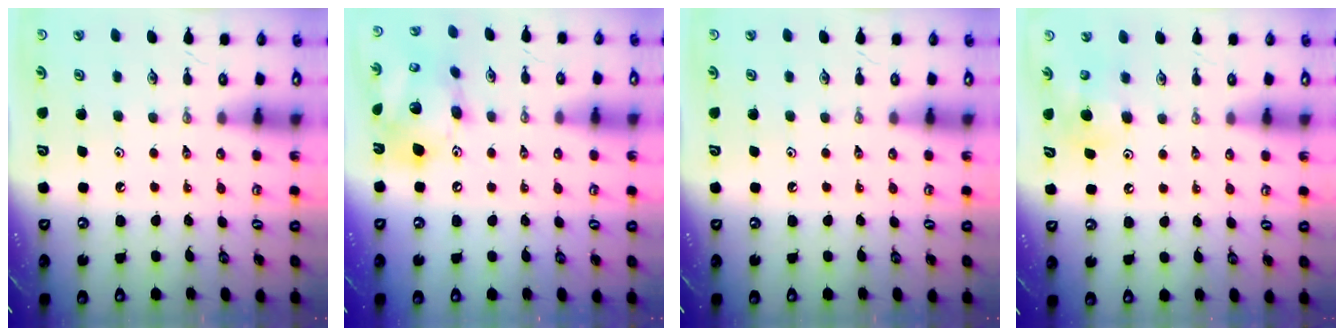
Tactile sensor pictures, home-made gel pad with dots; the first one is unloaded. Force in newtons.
{"total": 16.0, "press": 15.7, "slide": 3.1}
{"total": 0.0}
{"total": 5.2, "press": 5.1, "slide": 0.9}